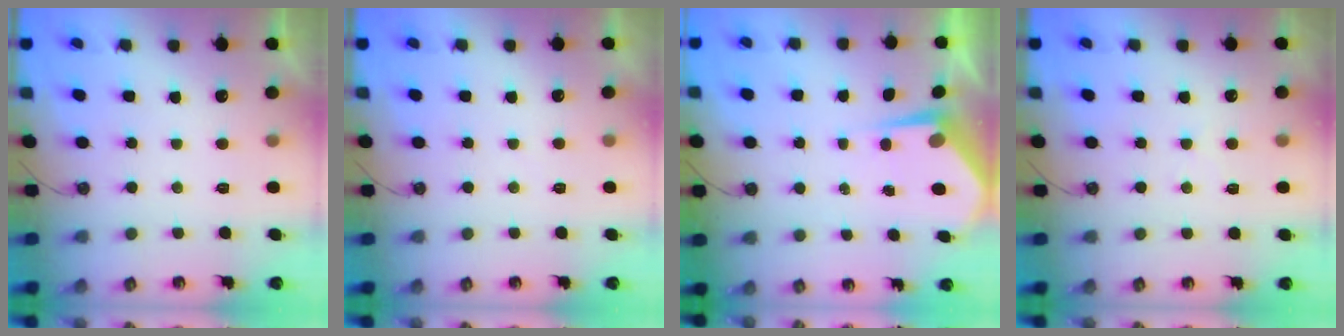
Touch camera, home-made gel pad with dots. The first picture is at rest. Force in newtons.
{"total": 2.5, "press": 2.5, "slide": 0.4}
{"total": 4.2, "press": 4.2, "slide": 0.5}
{"total": 4.6, "press": 4.6, "slide": 0.6}